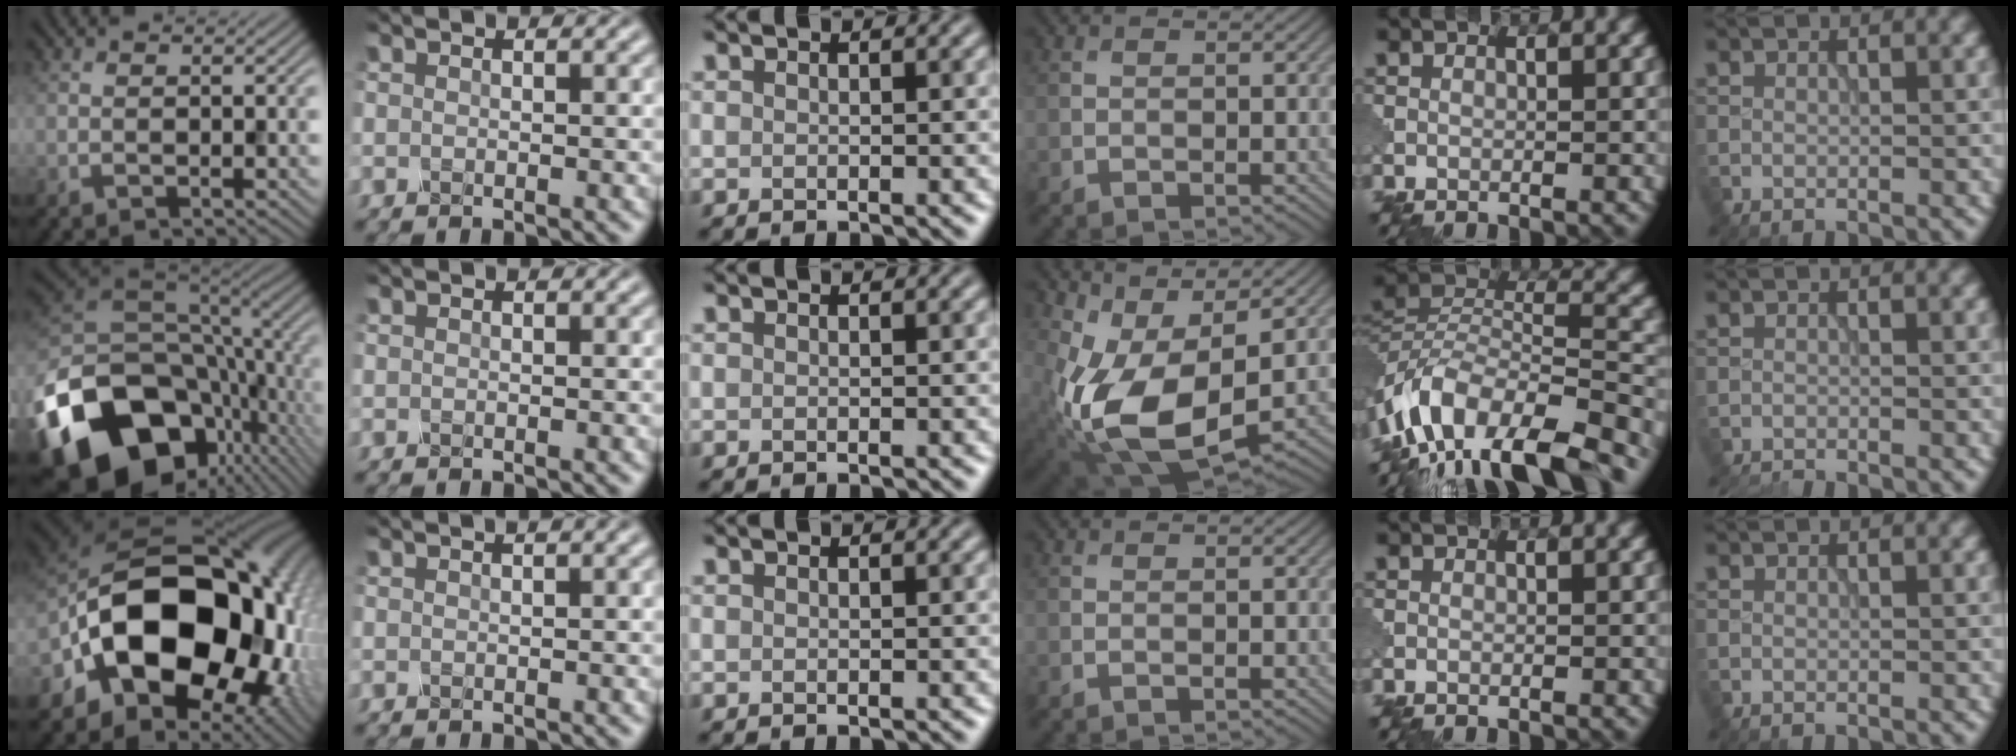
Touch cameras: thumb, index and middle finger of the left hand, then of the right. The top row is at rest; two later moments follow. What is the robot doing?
{"motion": "shake", "object": "sieve"}